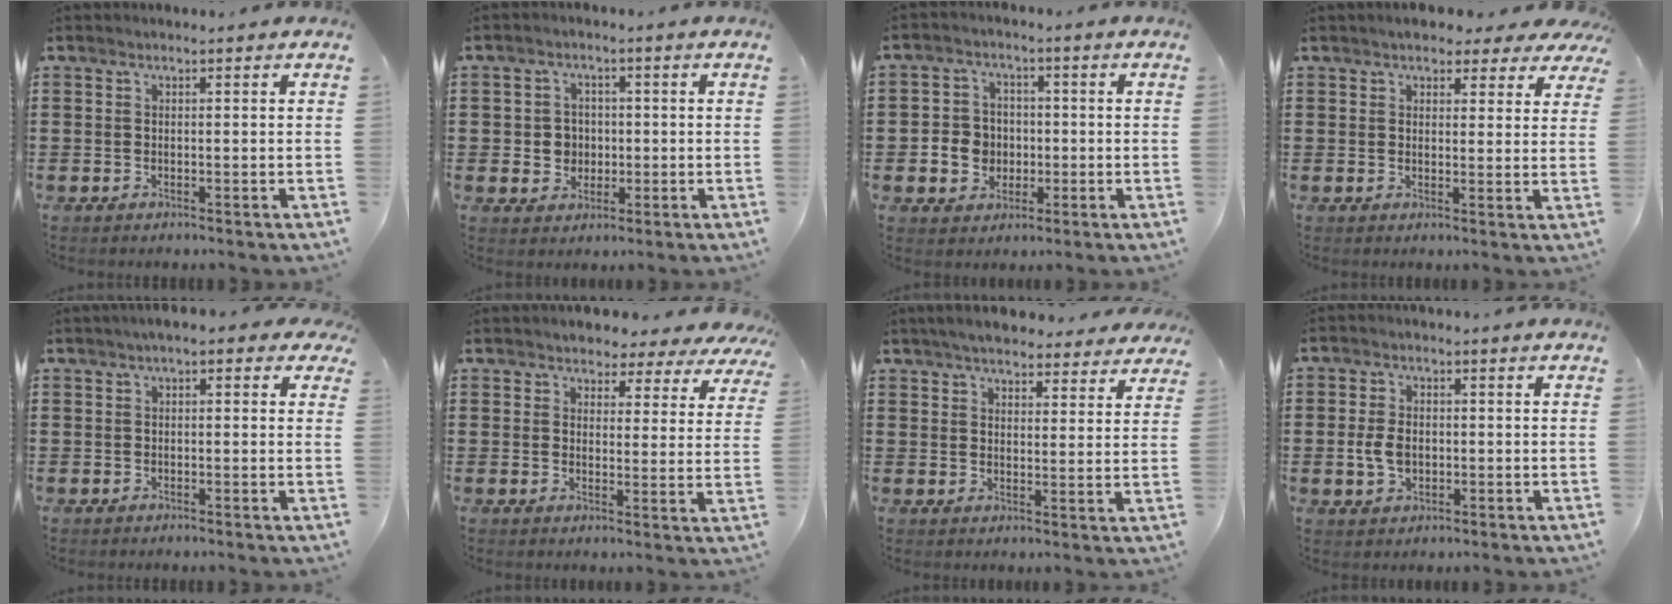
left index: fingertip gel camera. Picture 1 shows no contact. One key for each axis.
{"total": 3.7, "fx": -0.2, "fy": 3.5, "fz": 1.3, "tx": -0.030, "ty": 0.006, "tz": -0.009}
{"total": 4.9, "fx": -0.8, "fy": 4.6, "fz": 1.6, "tx": -0.044, "ty": 0.013, "tz": -0.014}
{"total": 3.6, "fx": 3.1, "fy": 1.4, "fz": 1.1, "tx": -0.026, "ty": -0.003, "tz": 0.056}
{"total": 1.5, "fx": -0.6, "fy": 0.9, "fz": 1.1, "tx": -0.024, "ty": 0.008, "tz": -0.015}
{"total": 3.5, "fx": 3.2, "fy": 1.4, "fz": 0.3, "tx": -0.020, "ty": -0.017, "tz": 0.051}
{"total": 5.3, "fx": 5.0, "fy": 1.0, "fz": 1.4, "tx": -0.045, "ty": -0.011, "tz": 0.092}
{"total": 4.3, "fx": -0.5, "fy": 2.9, "fz": 3.1, "tx": -0.075, "ty": 0.003, "tz": -0.013}